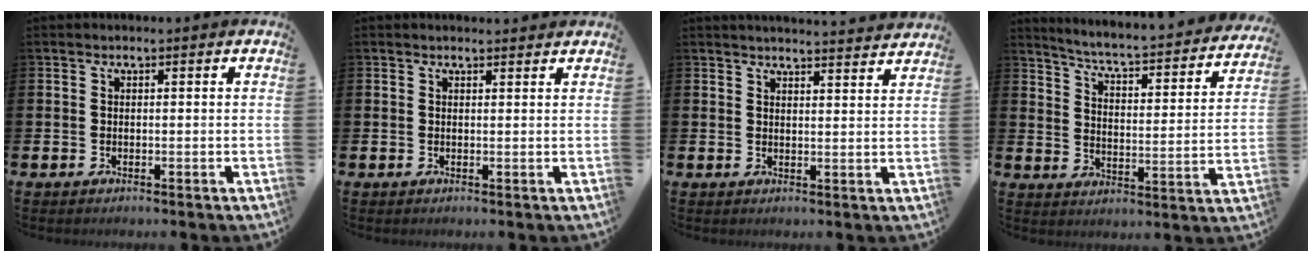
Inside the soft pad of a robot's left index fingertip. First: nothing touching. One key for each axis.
{"total": 0.9, "fx": 0.9, "fy": 0.2, "fz": 0.1, "tx": 0.011, "ty": -0.003, "tz": 0.014}
{"total": 3.4, "fx": 3.4, "fy": -0.3, "fz": 0.0, "tx": 0.008, "ty": -0.028, "tz": 0.058}
{"total": 4.7, "fx": 4.4, "fy": 0.0, "fz": 1.6, "tx": -0.055, "ty": -0.047, "tz": 0.065}